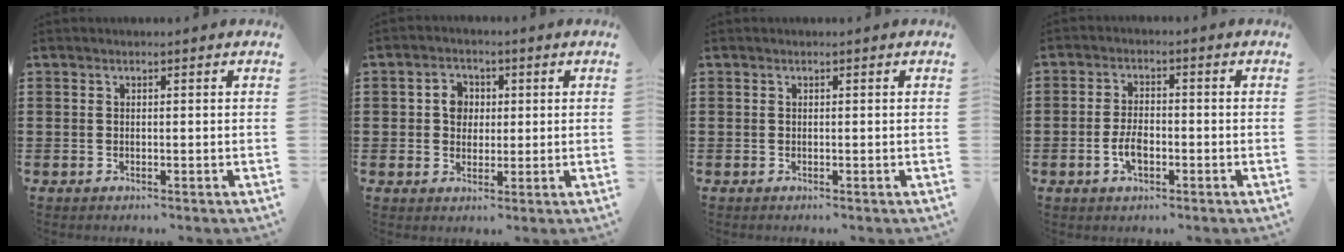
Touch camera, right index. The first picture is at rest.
{"total": 2.7, "force": [0.1, 2.7, 0.6], "torque": [-0.019, 0.012, -0.001]}
{"total": 0.0}
{"total": 4.1, "force": [-1.2, 1.9, 3.4], "torque": [-0.082, -0.005, -0.026]}